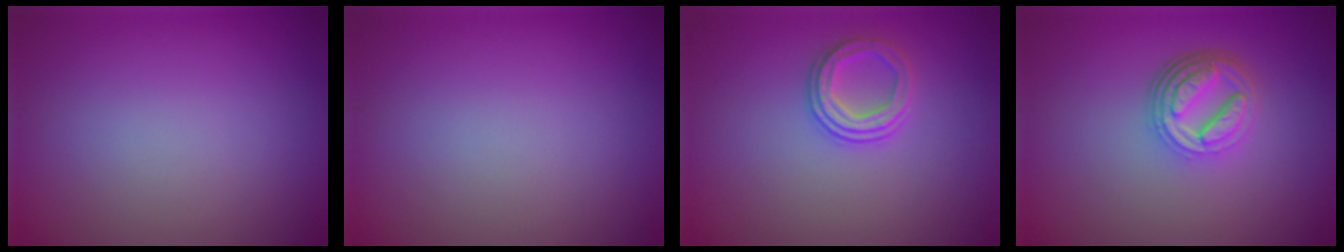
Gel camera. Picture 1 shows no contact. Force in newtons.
{"total": 0.0}
{"total": 2.5, "press": 2.3, "slide": 1.0}
{"total": 4.9, "press": 3.5, "slide": 3.4}